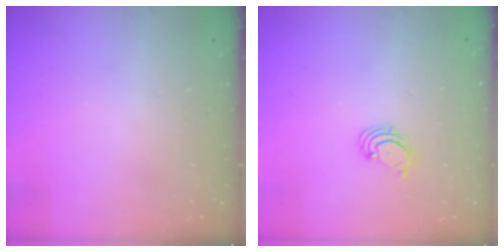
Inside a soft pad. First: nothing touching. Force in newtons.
{"total": 1.7, "press": 1.7, "slide": 0.2}